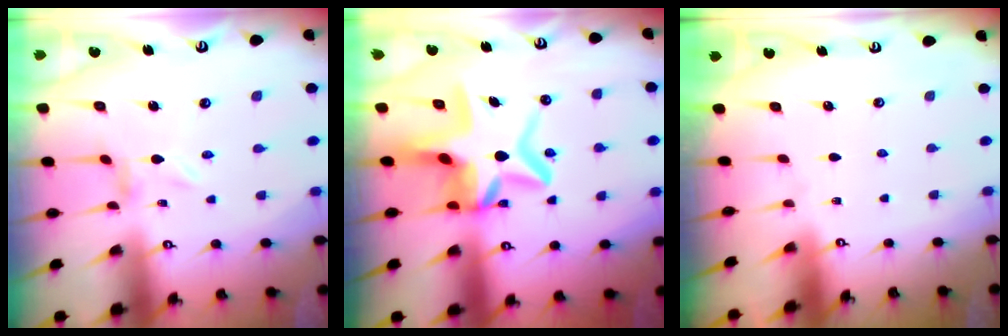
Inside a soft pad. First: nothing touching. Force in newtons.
{"total": 13.2, "press": 12.7, "slide": 3.5}
{"total": 0.0}